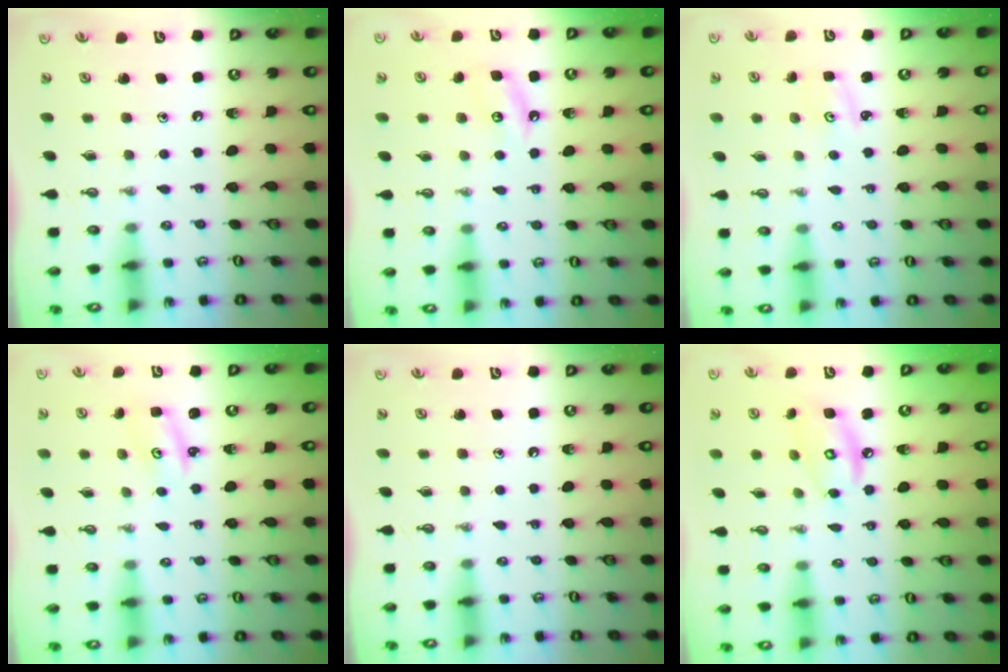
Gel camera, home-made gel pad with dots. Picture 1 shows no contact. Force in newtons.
{"total": 4.4, "press": 4.3, "slide": 0.9}
{"total": 1.8, "press": 1.7, "slide": 0.3}
{"total": 2.2, "press": 2.2, "slide": 0.2}
{"total": 0.0}
{"total": 8.2, "press": 8.2, "slide": 0.6}